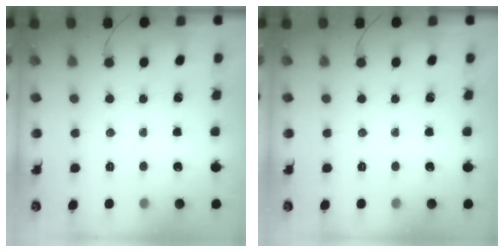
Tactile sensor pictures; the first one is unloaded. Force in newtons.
{"total": 0.0}